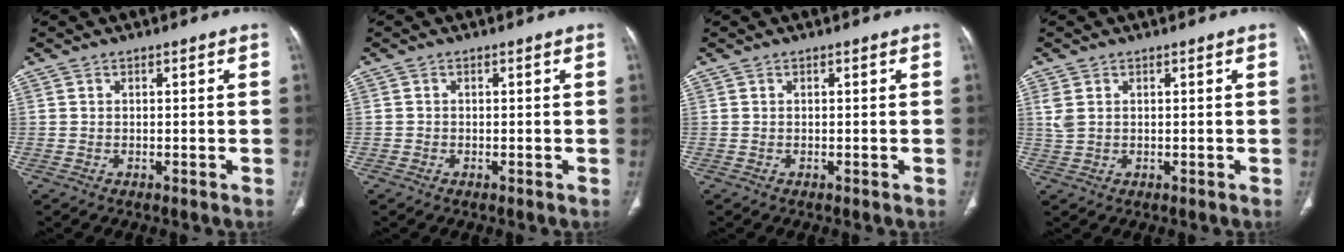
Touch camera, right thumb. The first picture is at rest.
{"total": 0.0}
{"total": 0.0}
{"total": 2.3, "force": [0.9, 1.5, 1.6], "torque": [-0.043, 0.005, 0.029]}